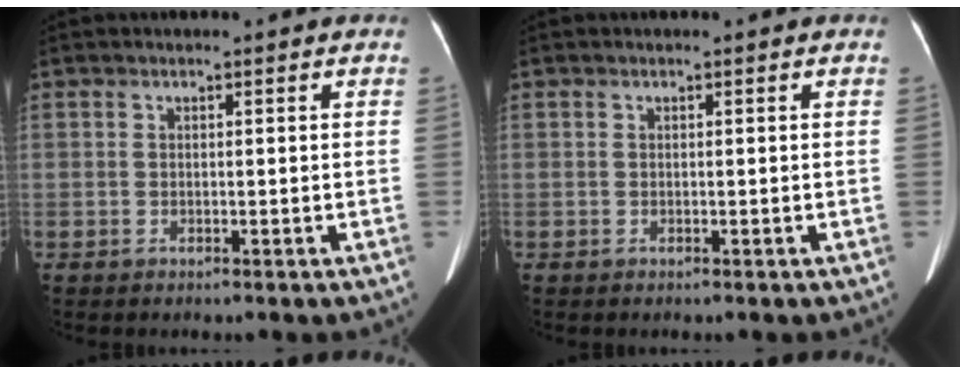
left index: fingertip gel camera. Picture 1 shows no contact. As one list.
[{"total": 0.0}]